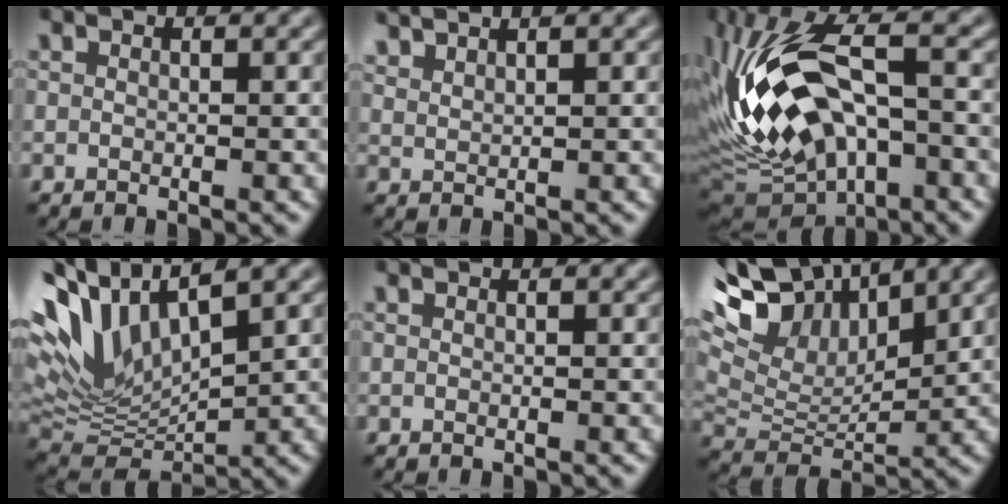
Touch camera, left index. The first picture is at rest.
{"total": 2.2, "force": [2.1, 0.3, 0.6], "torque": [-0.002, 0.003, 0.035]}
{"total": 14.7, "force": [-0.9, 7.2, 12.7], "torque": [-0.253, 0.020, -0.020]}
{"total": 10.3, "force": [4.6, 4.5, 8.0], "torque": [-0.185, 0.005, 0.091]}
{"total": 0.0}
{"total": 11.0, "force": [7.4, 4.5, 6.7], "torque": [-0.151, 0.027, 0.123]}